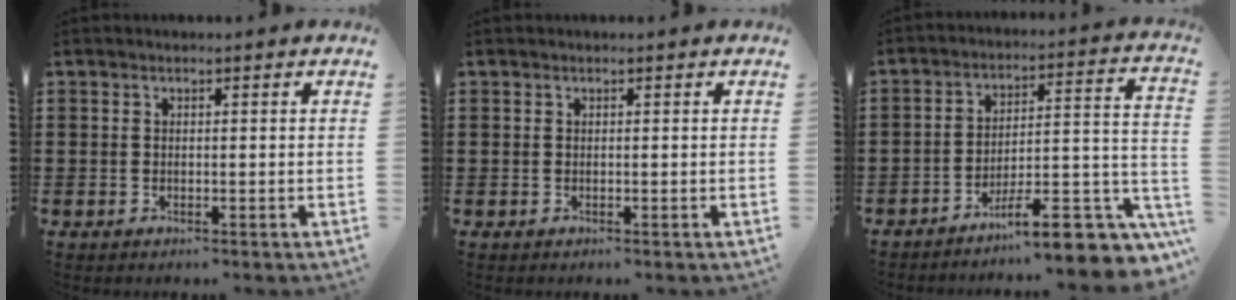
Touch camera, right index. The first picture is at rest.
{"total": 0.0}
{"total": 10.8, "force": [-8.2, 2.0, 6.8], "torque": [-0.084, 0.016, -0.149]}